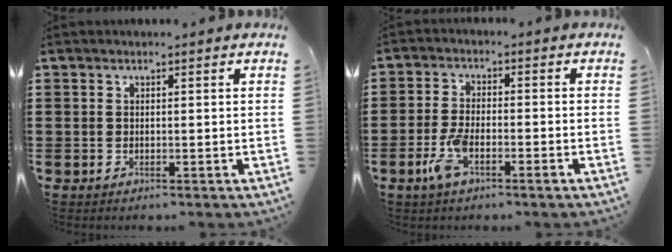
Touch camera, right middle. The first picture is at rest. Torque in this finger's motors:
{"motor_torque": [1.49, -0.64, 0.63, 0.13]}